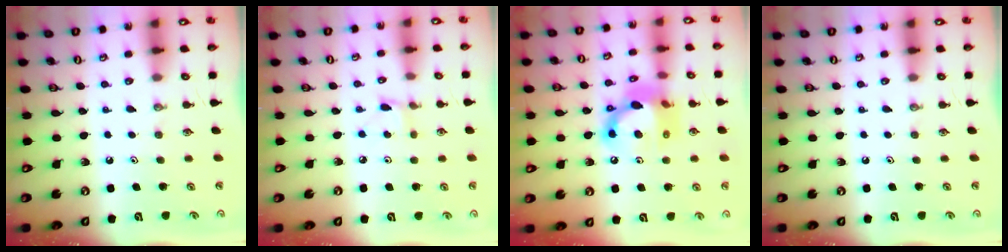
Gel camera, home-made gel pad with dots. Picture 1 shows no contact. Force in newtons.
{"total": 2.5, "press": 2.4, "slide": 0.3}
{"total": 13.4, "press": 13.4, "slide": 1.0}
{"total": 0.0}